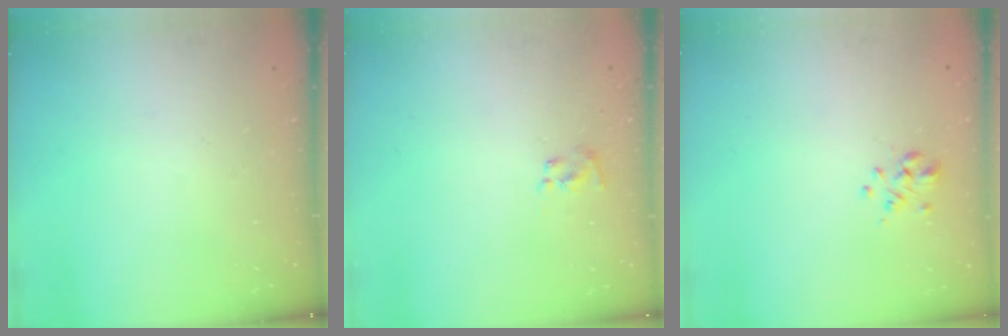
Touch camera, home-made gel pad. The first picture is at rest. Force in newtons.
{"total": 3.0, "press": 2.9, "slide": 0.9}
{"total": 2.3, "press": 1.9, "slide": 1.2}